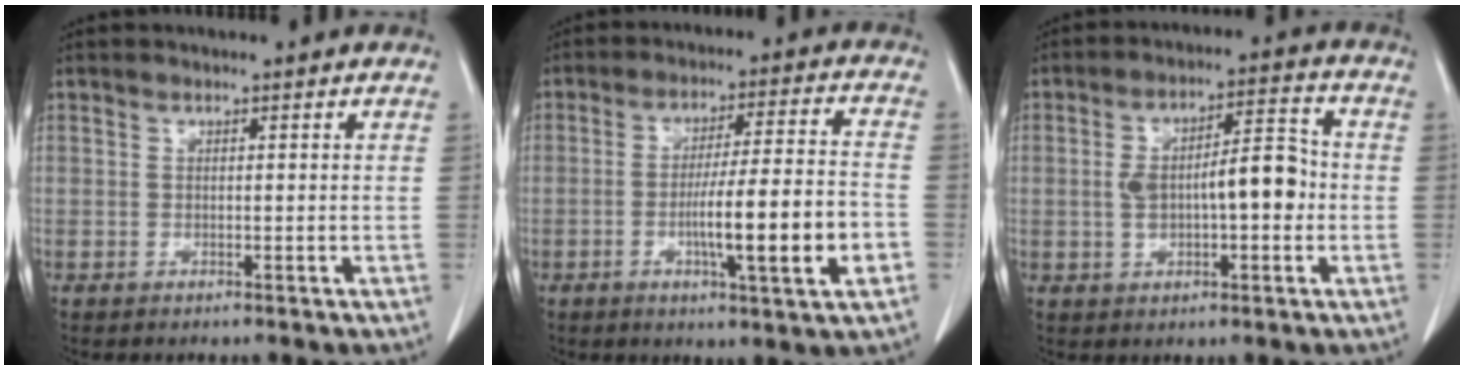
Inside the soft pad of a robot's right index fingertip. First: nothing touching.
{"total": 12.9, "force": [-3.7, 0.4, 12.4], "torque": [-0.203, 0.000, -0.056]}
{"total": 9.9, "force": [-0.5, 3.4, 9.3], "torque": [-0.166, 0.029, -0.003]}